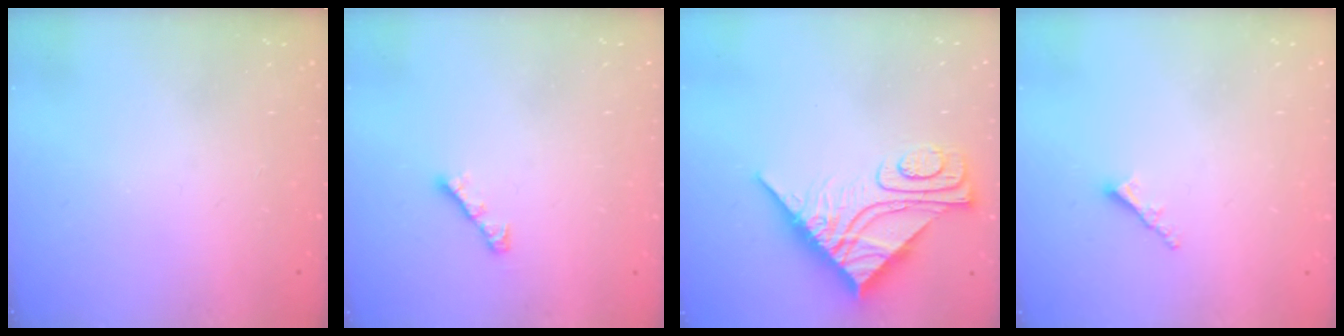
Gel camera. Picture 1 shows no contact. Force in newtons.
{"total": 4.1, "press": 4.0, "slide": 0.7}
{"total": 13.7, "press": 13.7, "slide": 1.2}
{"total": 2.3, "press": 2.2, "slide": 0.6}